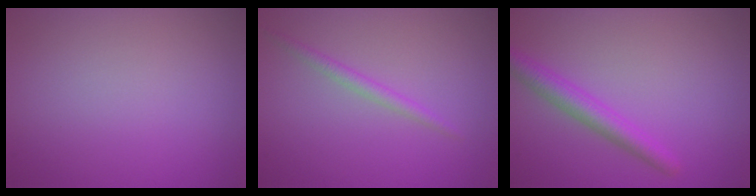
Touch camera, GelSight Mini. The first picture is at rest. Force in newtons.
{"total": 1.3, "press": 1.3, "slide": 0.0}
{"total": 2.9, "press": 2.9, "slide": 0.2}